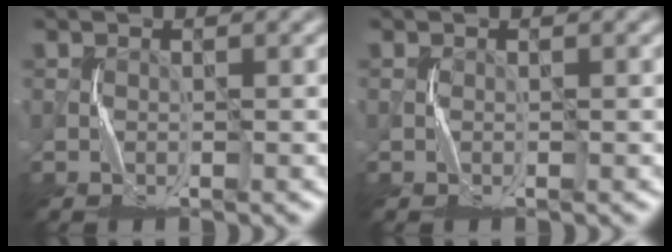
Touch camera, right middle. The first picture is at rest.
{"total": 0.0}